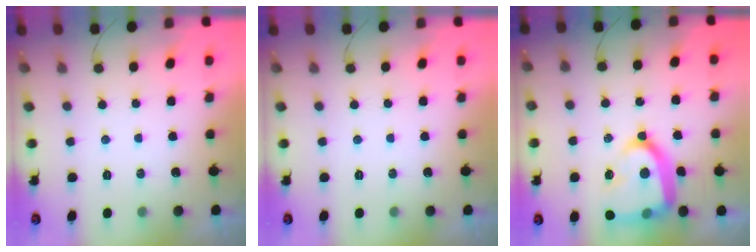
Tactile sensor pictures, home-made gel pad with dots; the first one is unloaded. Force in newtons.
{"total": 0.0}
{"total": 19.2, "press": 19.1, "slide": 1.7}